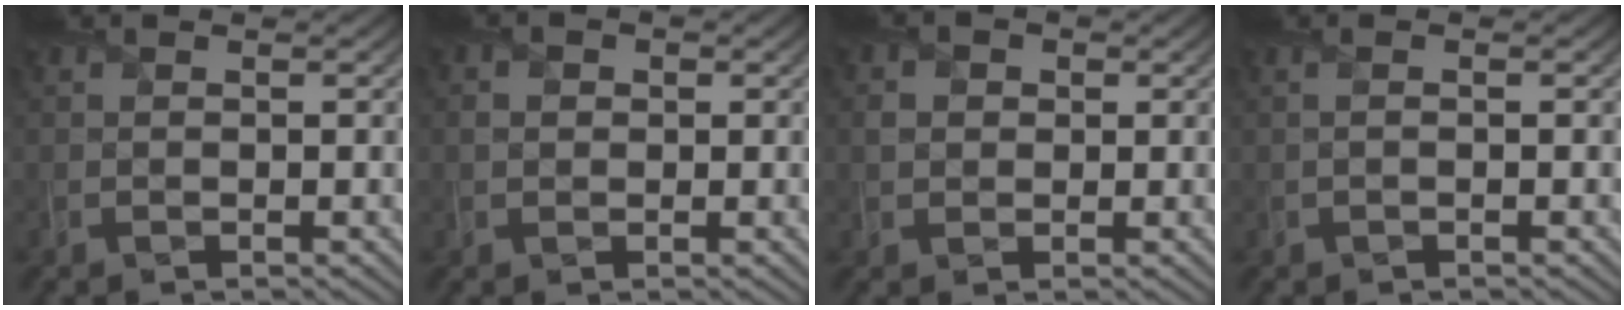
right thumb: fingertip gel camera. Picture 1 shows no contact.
{"total": 1.2, "force": [-0.1, 1.1, 0.5], "torque": [-0.015, -0.002, -0.003]}
{"total": 1.7, "force": [0.0, 1.5, 0.7], "torque": [-0.019, -0.002, -0.001]}
{"total": 0.7, "force": [-0.3, -0.3, 0.5], "torque": [-0.009, 0.001, -0.002]}